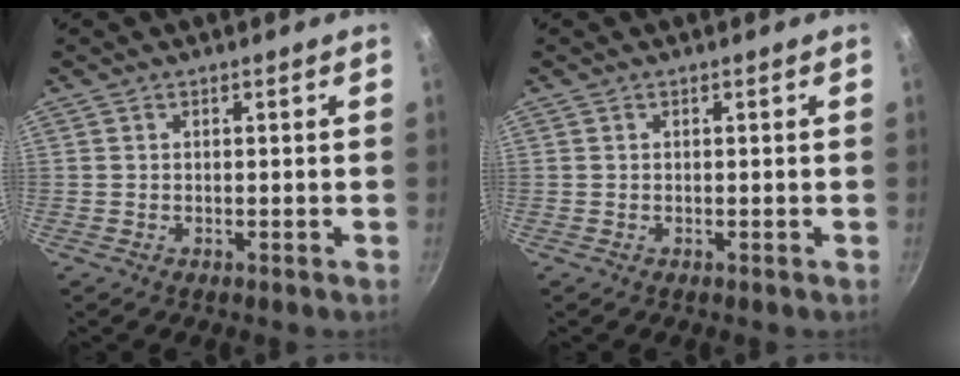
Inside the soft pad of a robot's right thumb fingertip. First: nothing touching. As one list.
[{"total": 0.0}]